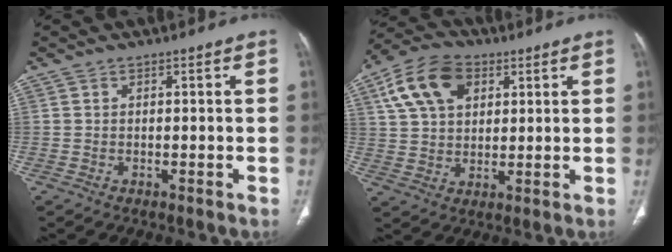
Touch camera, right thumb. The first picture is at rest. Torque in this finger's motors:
{"motor_torque": [-0.97, 1.39, 0.92, 0.09, 0.12]}